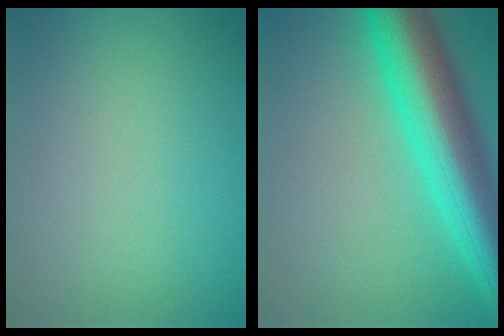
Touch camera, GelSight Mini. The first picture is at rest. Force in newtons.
{"total": 10.5, "press": 10.5, "slide": 0.2}